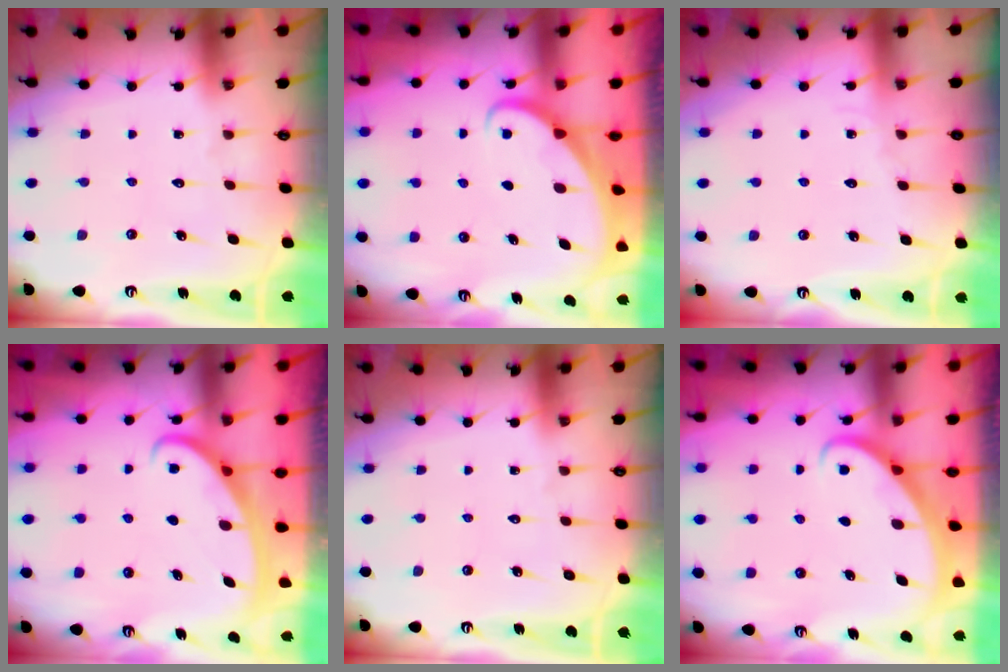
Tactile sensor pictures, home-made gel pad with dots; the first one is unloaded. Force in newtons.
{"total": 2.0, "press": 2.0, "slide": 0.3}
{"total": 2.5, "press": 2.5, "slide": 0.3}
{"total": 2.5, "press": 2.5, "slide": 0.4}
{"total": 0.0}
{"total": 2.8, "press": 2.8, "slide": 0.2}